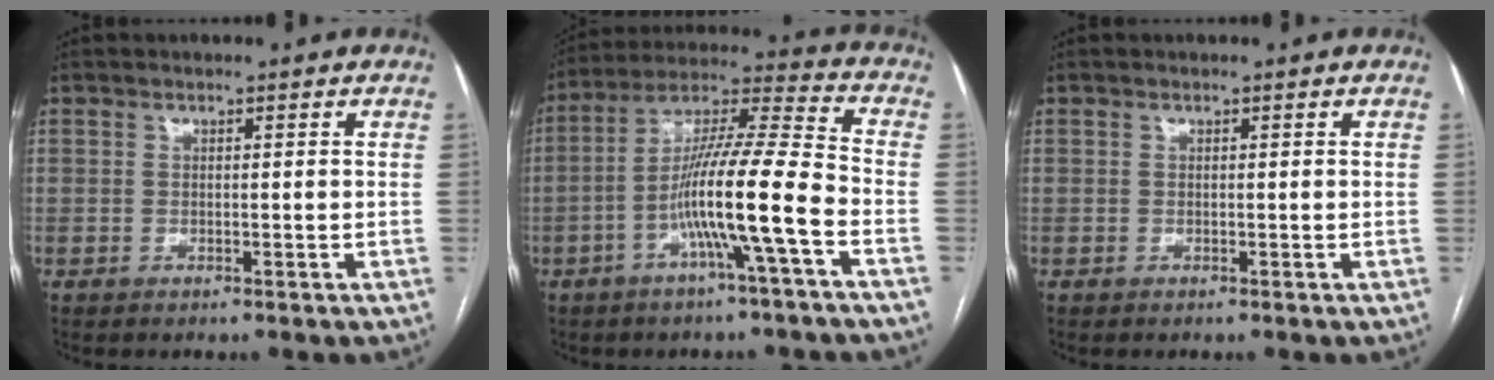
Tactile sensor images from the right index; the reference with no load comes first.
{"total": 14.1, "force": [-4.8, -0.4, 13.2], "torque": [-0.240, 0.012, -0.092]}
{"total": 0.0}